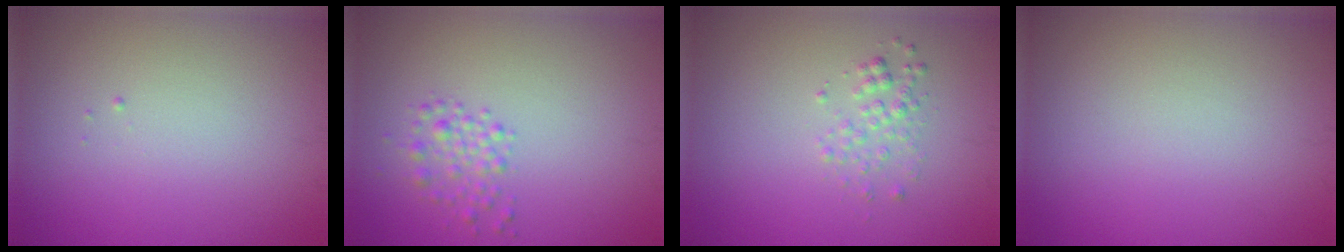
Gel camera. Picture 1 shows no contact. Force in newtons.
{"total": 1.8, "press": 1.8, "slide": 0.1}
{"total": 1.4, "press": 1.4, "slide": 0.1}
{"total": 0.0}